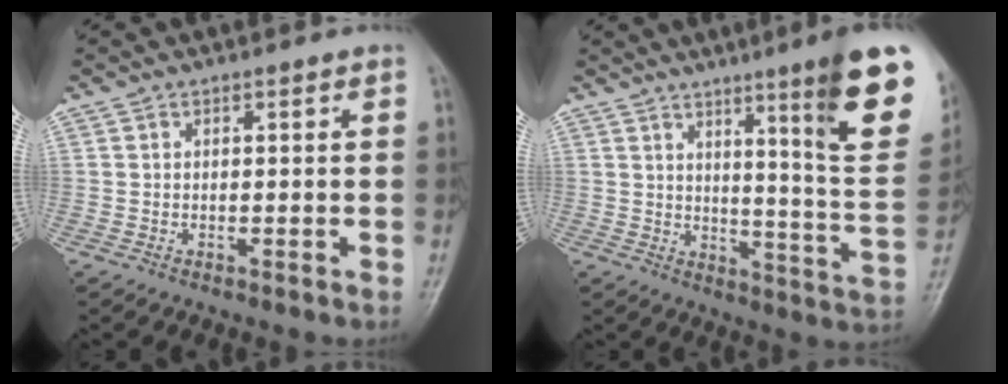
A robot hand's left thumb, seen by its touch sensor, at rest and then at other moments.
{"total": 18.4, "force": [9.6, 1.4, 15.6], "torque": [-0.176, -0.061, 0.135]}